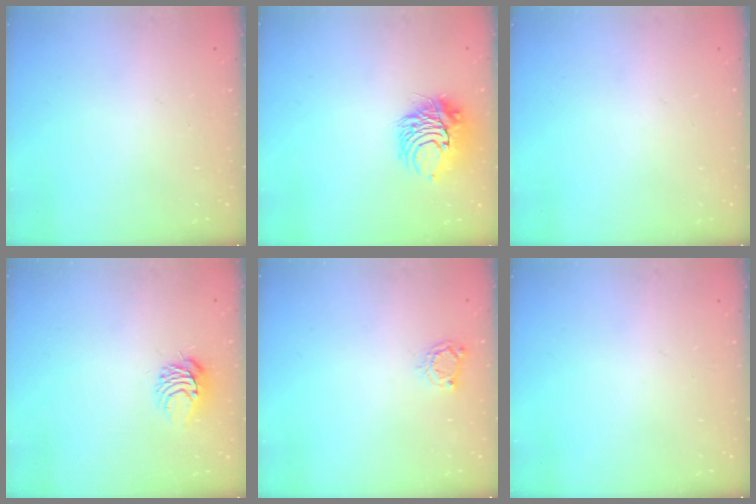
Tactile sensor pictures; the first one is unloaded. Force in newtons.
{"total": 9.7, "press": 9.7, "slide": 0.5}
{"total": 0.0}
{"total": 6.5, "press": 6.5, "slide": 0.6}
{"total": 4.0, "press": 3.9, "slide": 0.3}
{"total": 0.0}